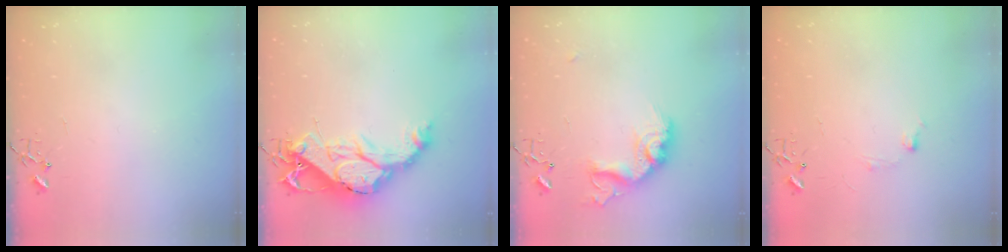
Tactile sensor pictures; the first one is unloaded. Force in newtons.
{"total": 18.0, "press": 17.9, "slide": 1.7}
{"total": 16.9, "press": 16.9, "slide": 1.2}
{"total": 5.8, "press": 5.7, "slide": 0.7}